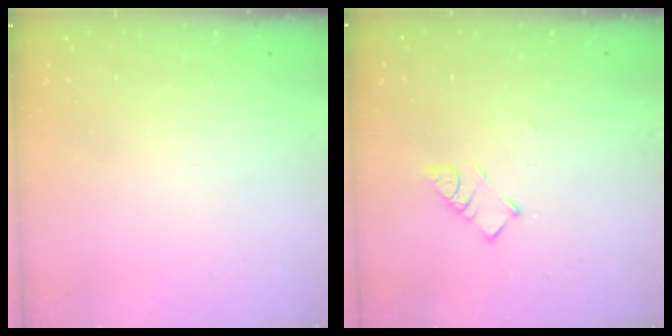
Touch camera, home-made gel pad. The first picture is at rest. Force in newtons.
{"total": 3.7, "press": 3.7, "slide": 0.4}